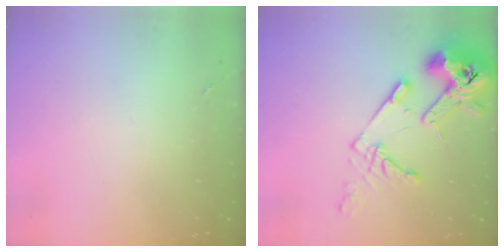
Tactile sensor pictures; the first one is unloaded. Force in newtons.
{"total": 16.7, "press": 16.5, "slide": 2.2}